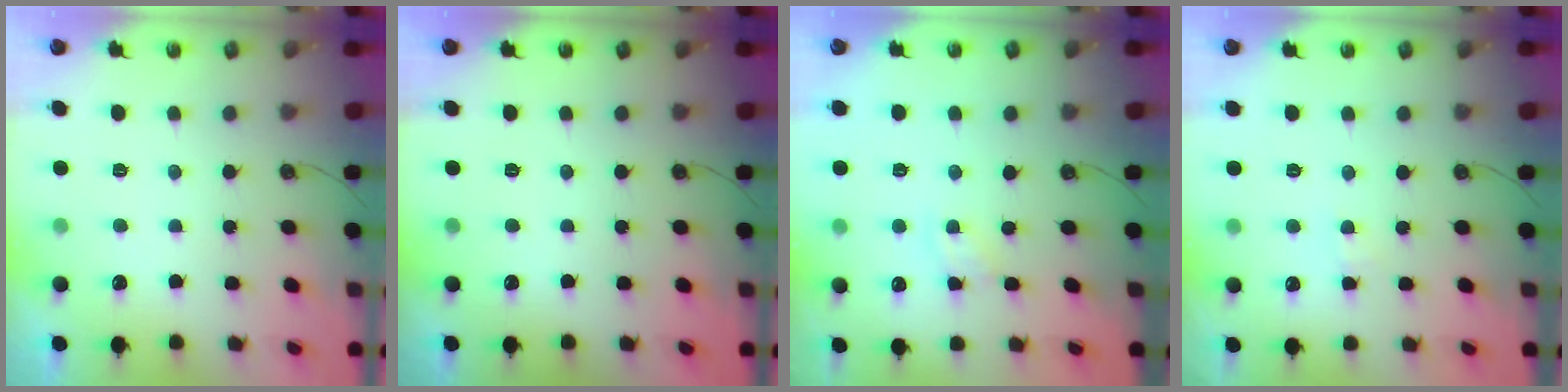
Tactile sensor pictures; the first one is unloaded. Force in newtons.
{"total": 0.0}
{"total": 2.2, "press": 2.2, "slide": 0.3}
{"total": 3.0, "press": 2.9, "slide": 0.5}